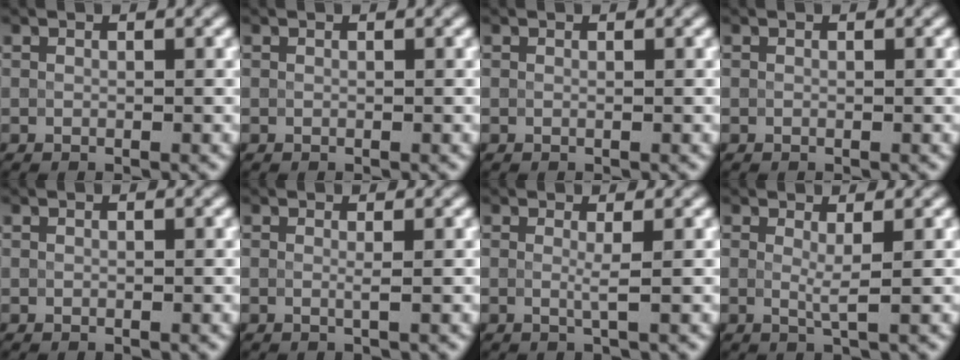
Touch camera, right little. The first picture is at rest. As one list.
[{"total": 0.0}, {"total": 0.0}, {"total": 0.0}, {"total": 0.0}, {"total": 0.6, "force": [0.0, 0.1, 0.6], "torque": [-0.009, -0.004, -0.003]}, {"total": 1.0, "force": [0.1, 0.1, 1.0], "torque": [-0.019, -0.006, -0.002]}, {"total": 1.3, "force": [0.4, 0.1, 1.3], "torque": [-0.025, -0.008, 0.004]}]